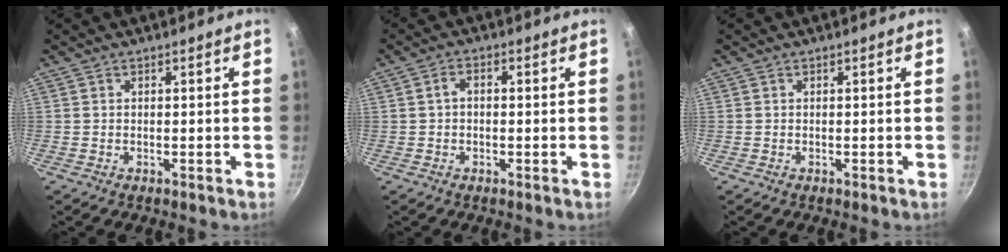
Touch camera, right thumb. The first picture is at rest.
{"total": 2.1, "force": [0.0, 1.3, 1.7], "torque": [-0.032, 0.011, -0.003]}
{"total": 0.0}